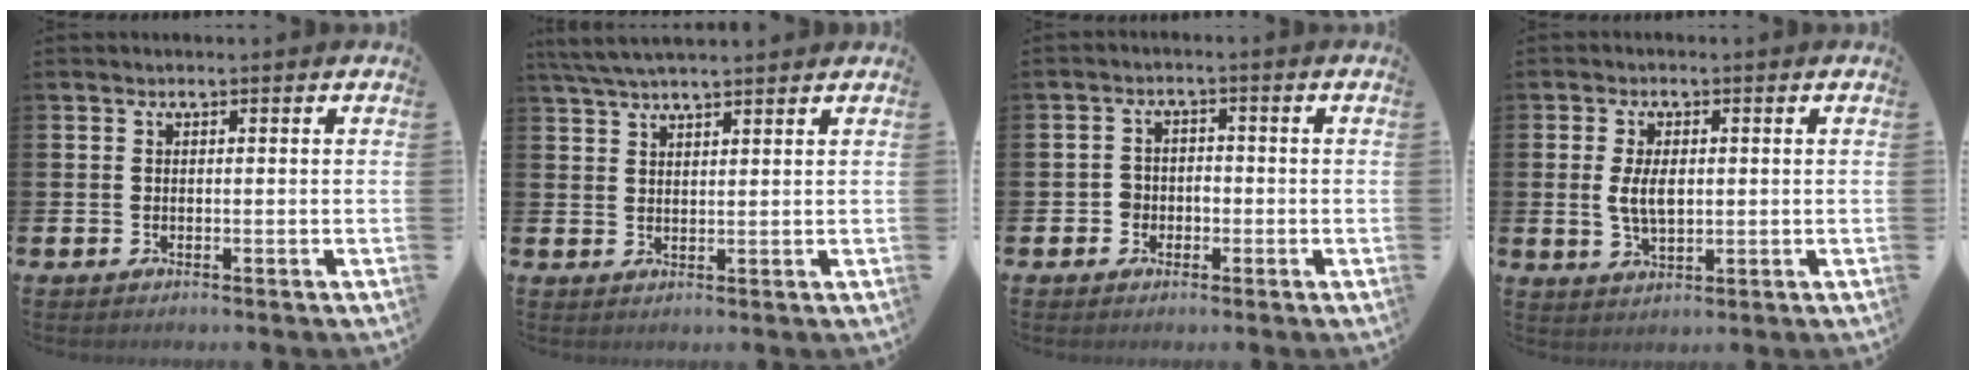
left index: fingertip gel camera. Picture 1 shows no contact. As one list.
[{"total": 4.4, "force": [3.9, 0.6, 1.8], "torque": [-0.042, -0.007, 0.073]}, {"total": 2.4, "force": [-1.2, 2.0, 0.3], "torque": [-0.010, 0.005, -0.029]}, {"total": 4.6, "force": [0.6, 2.4, 3.9], "torque": [-0.069, 0.004, 0.006]}]